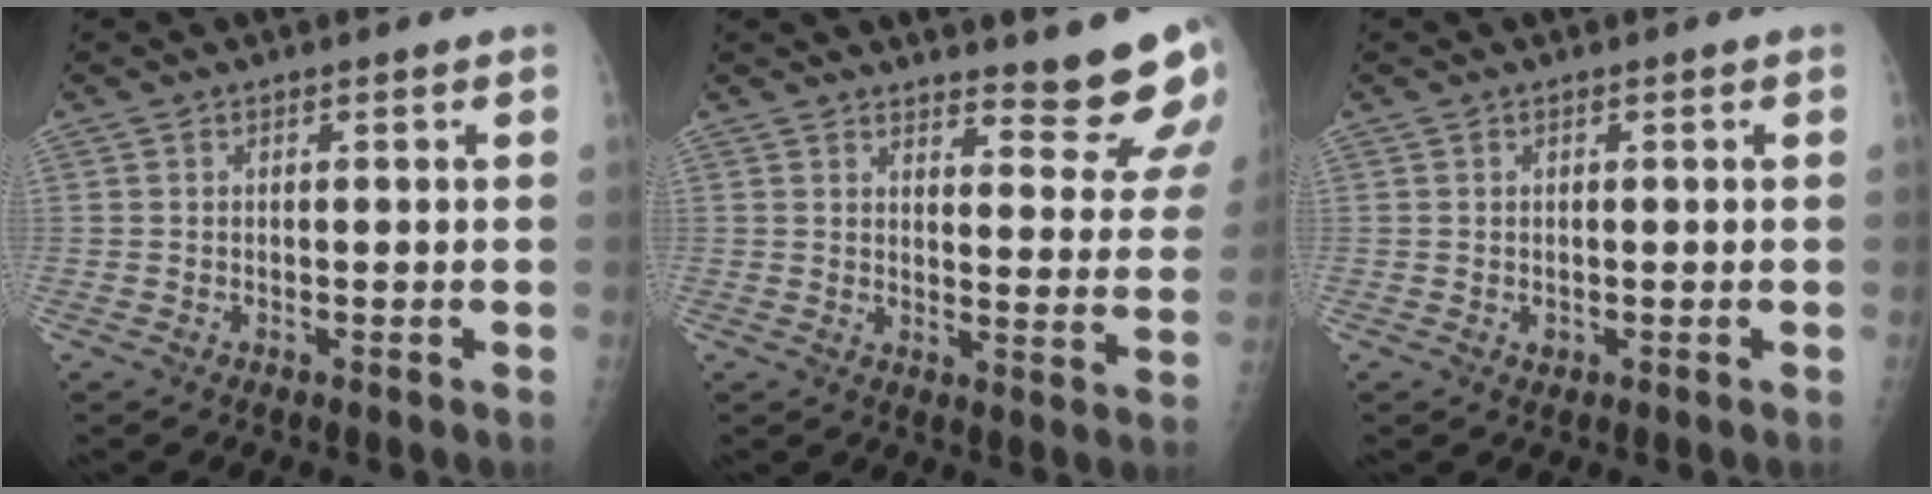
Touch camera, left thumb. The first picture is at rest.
{"total": 12.5, "force": [11.2, 2.4, 5.0], "torque": [-0.029, -0.099, 0.126]}
{"total": 0.8, "force": [-0.1, 0.8, 0.3], "torque": [-0.002, 0.000, 0.002]}